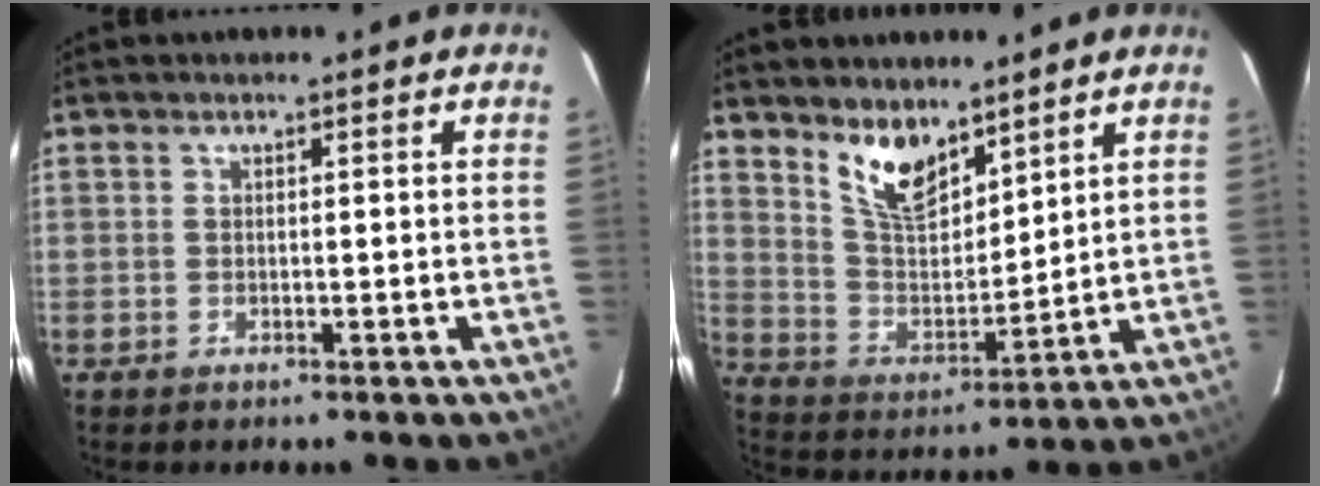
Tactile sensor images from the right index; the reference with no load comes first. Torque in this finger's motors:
{"motor_torque": [0.25, 0.23, 0.50, 0.05]}